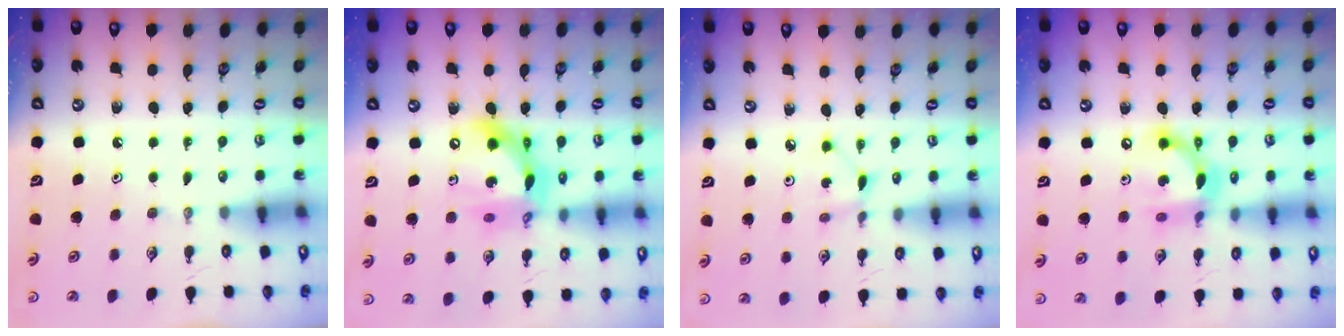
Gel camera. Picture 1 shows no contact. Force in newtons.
{"total": 14.4, "press": 14.3, "slide": 1.6}
{"total": 2.0, "press": 2.0, "slide": 0.2}
{"total": 13.5, "press": 13.4, "slide": 1.0}